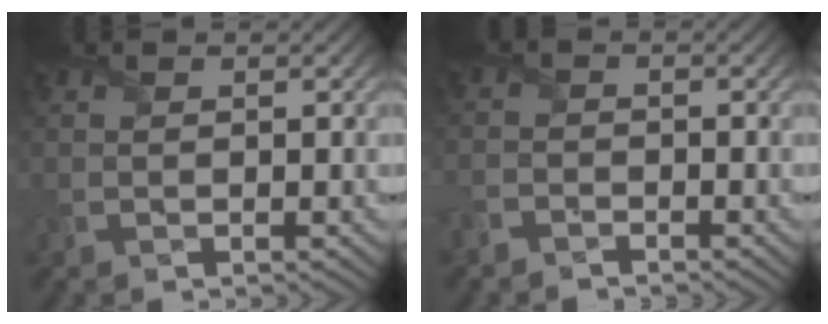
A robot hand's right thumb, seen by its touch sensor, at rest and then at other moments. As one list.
[{"total": 2.0, "force": [-1.9, 0.7, 0.1], "torque": [-0.005, -0.001, -0.050]}]